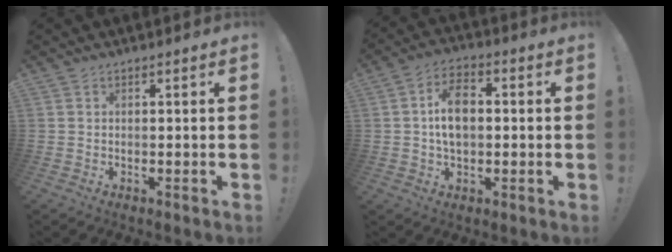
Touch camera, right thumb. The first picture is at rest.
{"total": 9.6, "force": [0.2, 6.2, 7.4], "torque": [-0.113, 0.004, 0.004]}